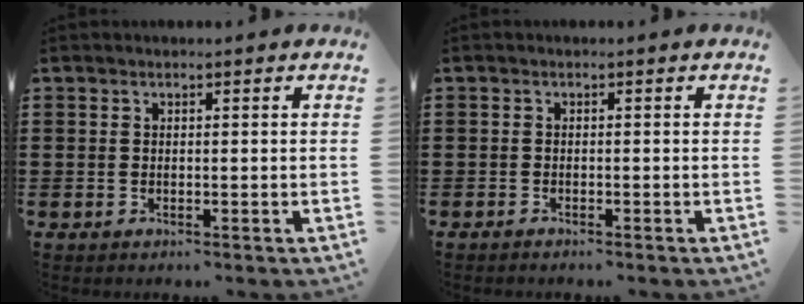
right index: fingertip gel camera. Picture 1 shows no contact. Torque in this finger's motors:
{"motor_torque": [-1.06, 1.08, -0.10, -0.02]}